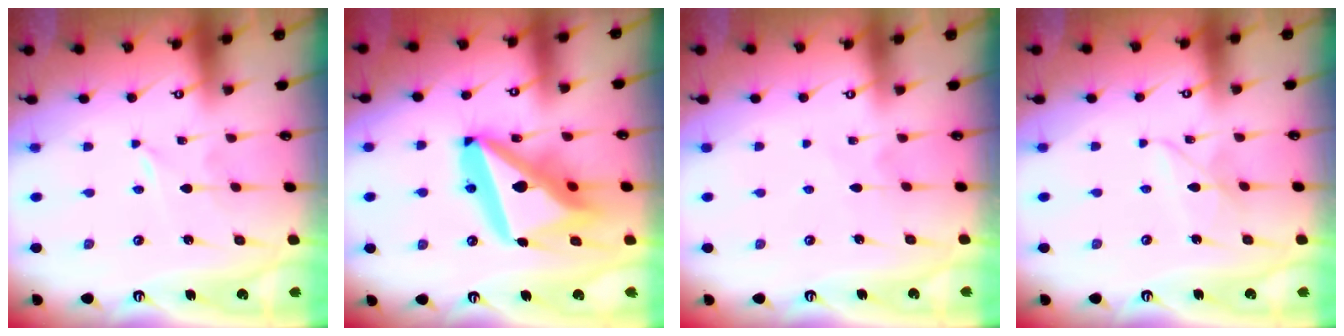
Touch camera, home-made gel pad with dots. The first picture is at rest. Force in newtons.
{"total": 23.1, "press": 22.9, "slide": 2.7}
{"total": 3.7, "press": 3.7, "slide": 0.5}
{"total": 4.9, "press": 4.9, "slide": 0.3}